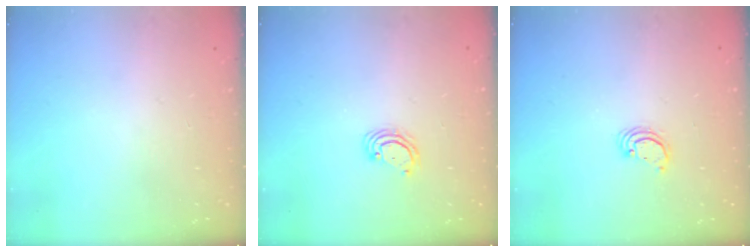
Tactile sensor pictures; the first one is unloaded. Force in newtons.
{"total": 3.8, "press": 3.8, "slide": 0.4}
{"total": 2.7, "press": 2.7, "slide": 0.1}